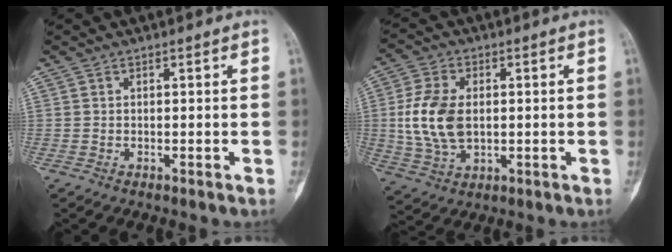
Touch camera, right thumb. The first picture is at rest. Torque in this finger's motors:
{"motor_torque": [0.85, 0.17, 1.06, -1.16, 0.37]}